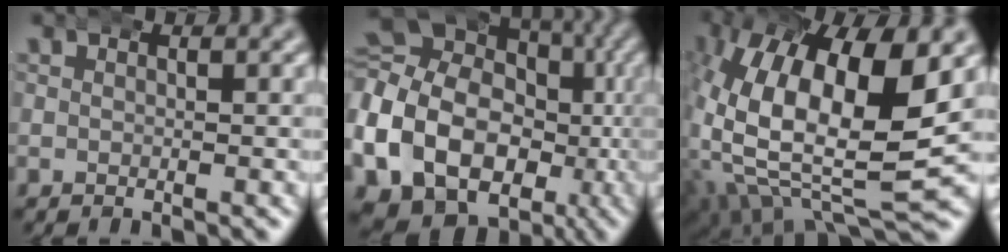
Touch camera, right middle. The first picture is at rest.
{"total": 18.3, "force": [-5.6, 15.4, 8.2], "torque": [-0.185, -0.072, -0.079]}
{"total": 15.9, "force": [-0.1, 9.5, 12.8], "torque": [-0.264, -0.046, 0.018]}